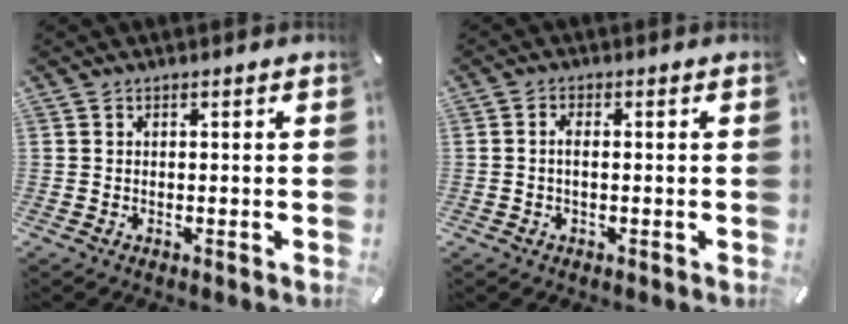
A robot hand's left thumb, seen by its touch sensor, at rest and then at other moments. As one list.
[{"total": 2.1, "force": [-0.2, 0.8, 1.9], "torque": [-0.036, 0.001, -0.004]}]